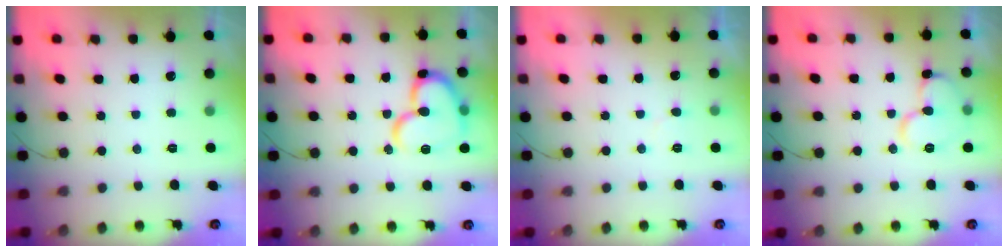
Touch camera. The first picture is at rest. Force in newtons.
{"total": 16.3, "press": 16.3, "slide": 1.6}
{"total": 3.5, "press": 3.5, "slide": 0.4}
{"total": 11.4, "press": 11.3, "slide": 1.2}